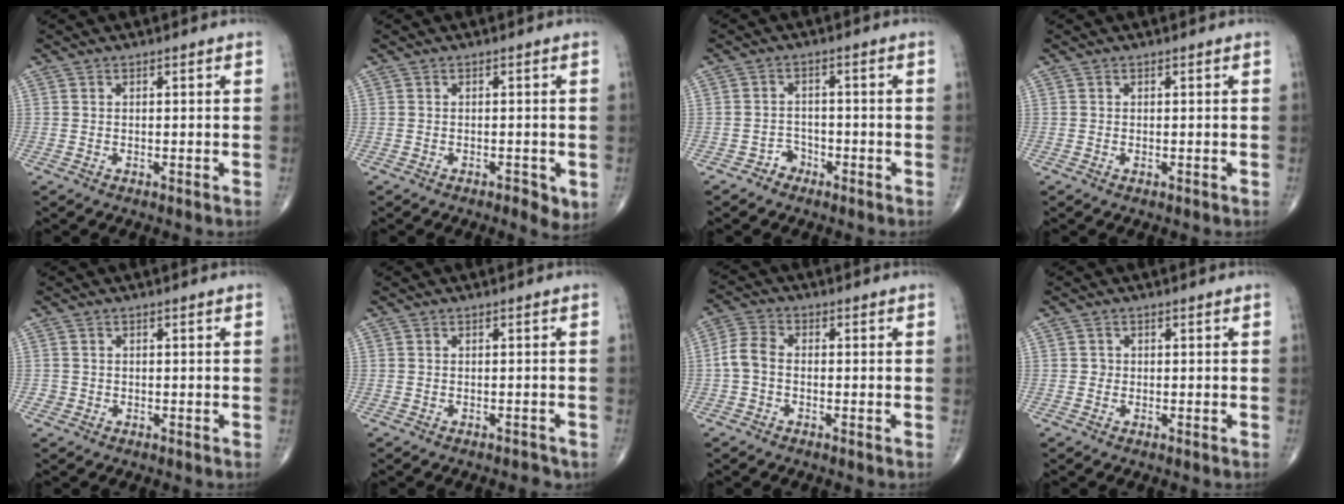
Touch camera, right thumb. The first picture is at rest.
{"total": 2.6, "force": [-0.9, 1.2, 2.1], "torque": [-0.027, -0.003, -0.011]}
{"total": 2.8, "force": [-1.9, 2.1, 0.1], "torque": [0.012, 0.018, -0.039]}
{"total": 0.0}
{"total": 0.9, "force": [-0.3, 0.9, 0.0], "torque": [0.003, 0.004, -0.007]}
{"total": 2.0, "force": [-1.8, 0.9, 0.4], "torque": [-0.006, 0.013, -0.020]}
{"total": 4.6, "force": [-0.8, 3.1, 3.3], "torque": [-0.067, 0.014, -0.028]}
{"total": 0.8, "force": [-0.1, 0.8, 0.1], "torque": [0.004, 0.003, -0.002]}